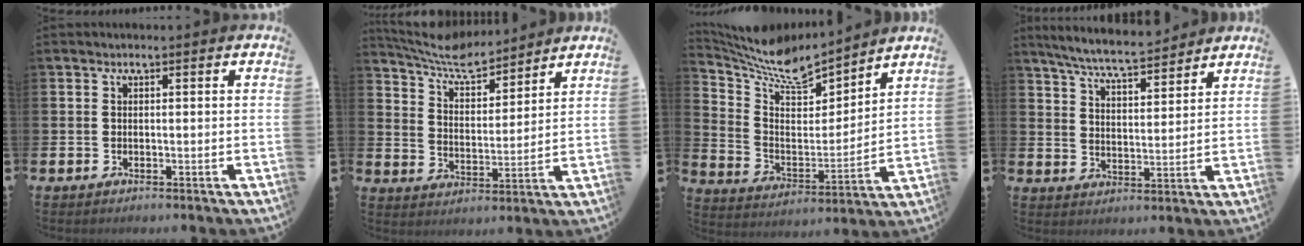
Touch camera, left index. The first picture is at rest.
{"total": 7.5, "force": [7.0, 1.6, 2.1], "torque": [-0.075, -0.038, 0.125]}
{"total": 8.6, "force": [7.9, 2.4, 2.6], "torque": [-0.096, -0.058, 0.139]}
{"total": 7.0, "force": [6.7, 0.5, 2.1], "torque": [-0.069, -0.034, 0.120]}